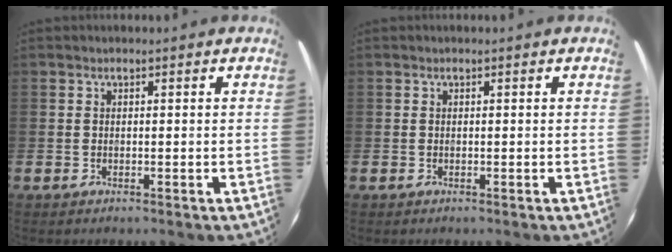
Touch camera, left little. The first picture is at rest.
{"total": 0.0}